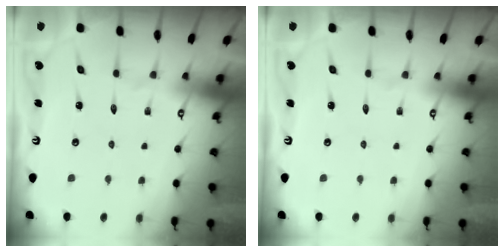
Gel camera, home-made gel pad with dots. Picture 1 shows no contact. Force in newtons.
{"total": 0.0}